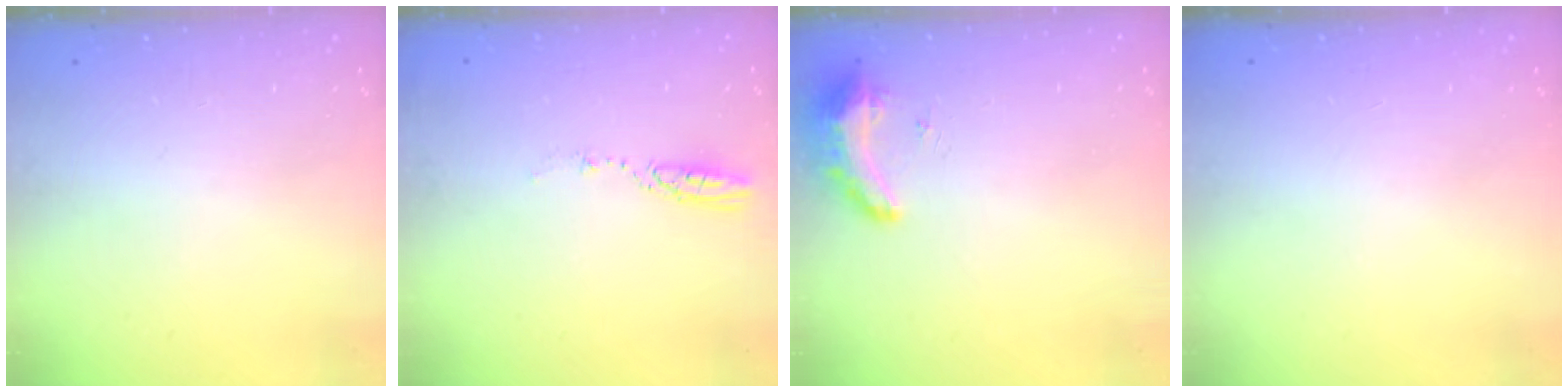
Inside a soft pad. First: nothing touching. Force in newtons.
{"total": 3.5, "press": 3.5, "slide": 0.3}
{"total": 8.4, "press": 8.3, "slide": 1.3}
{"total": 0.0}